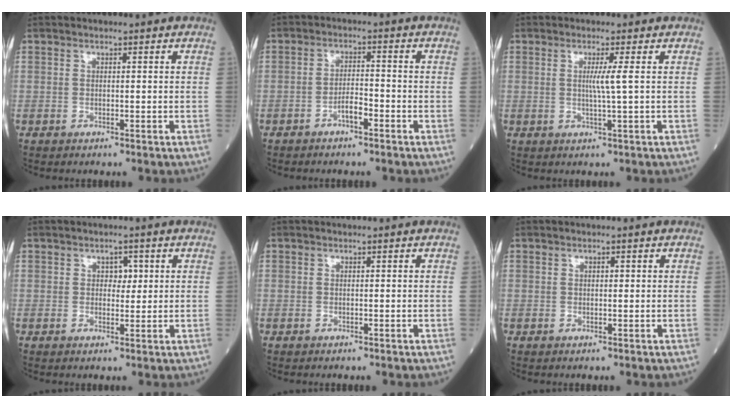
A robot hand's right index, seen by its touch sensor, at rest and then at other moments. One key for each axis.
{"total": 2.9, "fx": -1.8, "fy": 0.7, "fz": 2.2, "tx": -0.034, "ty": 0.005, "tz": -0.035}
{"total": 2.7, "fx": 0.4, "fy": -0.9, "fz": 2.5, "tx": -0.048, "ty": -0.006, "tz": 0.006}
{"total": 2.3, "fx": 0.7, "fy": 1.5, "fz": 1.6, "tx": -0.015, "ty": 0.003, "tz": 0.008}
{"total": 0.0}
{"total": 0.7, "fx": 0.2, "fy": 0.3, "fz": 0.5, "tx": -0.008, "ty": 0.000, "tz": 0.004}